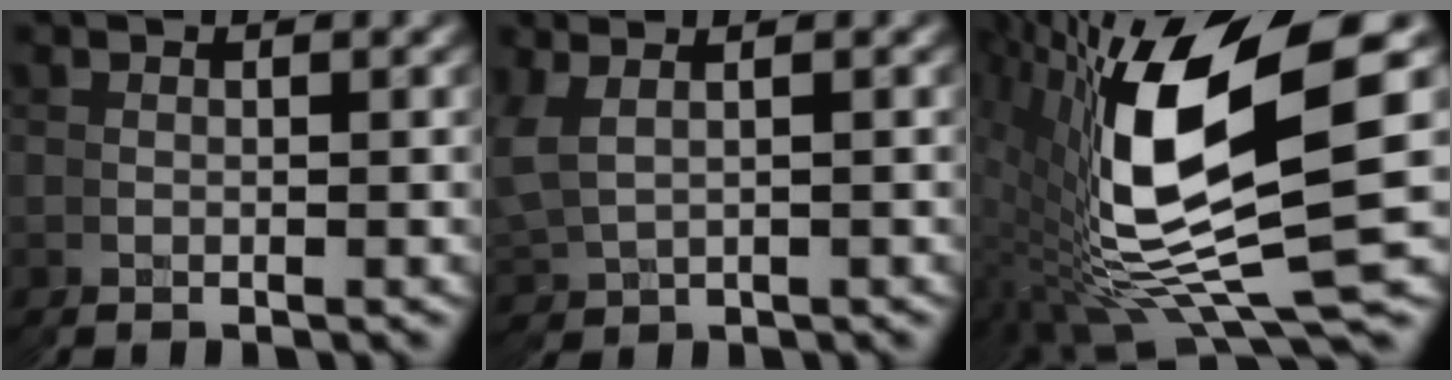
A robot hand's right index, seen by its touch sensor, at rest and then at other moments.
{"total": 2.0, "force": [1.0, 1.7, 0.3], "torque": [-0.021, -0.003, 0.030]}
{"total": 15.7, "force": [2.4, 6.2, 14.2], "torque": [-0.255, 0.019, 0.048]}